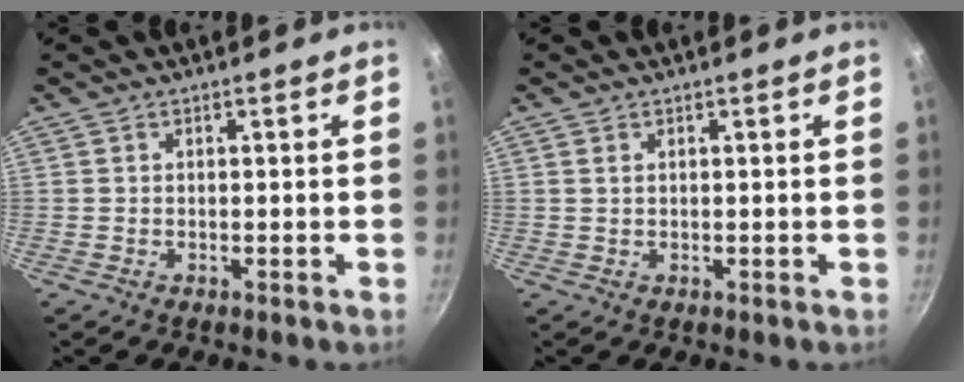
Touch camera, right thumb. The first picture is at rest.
{"total": 0.7, "force": [0.3, 0.4, 0.4], "torque": [-0.009, 0.001, 0.007]}